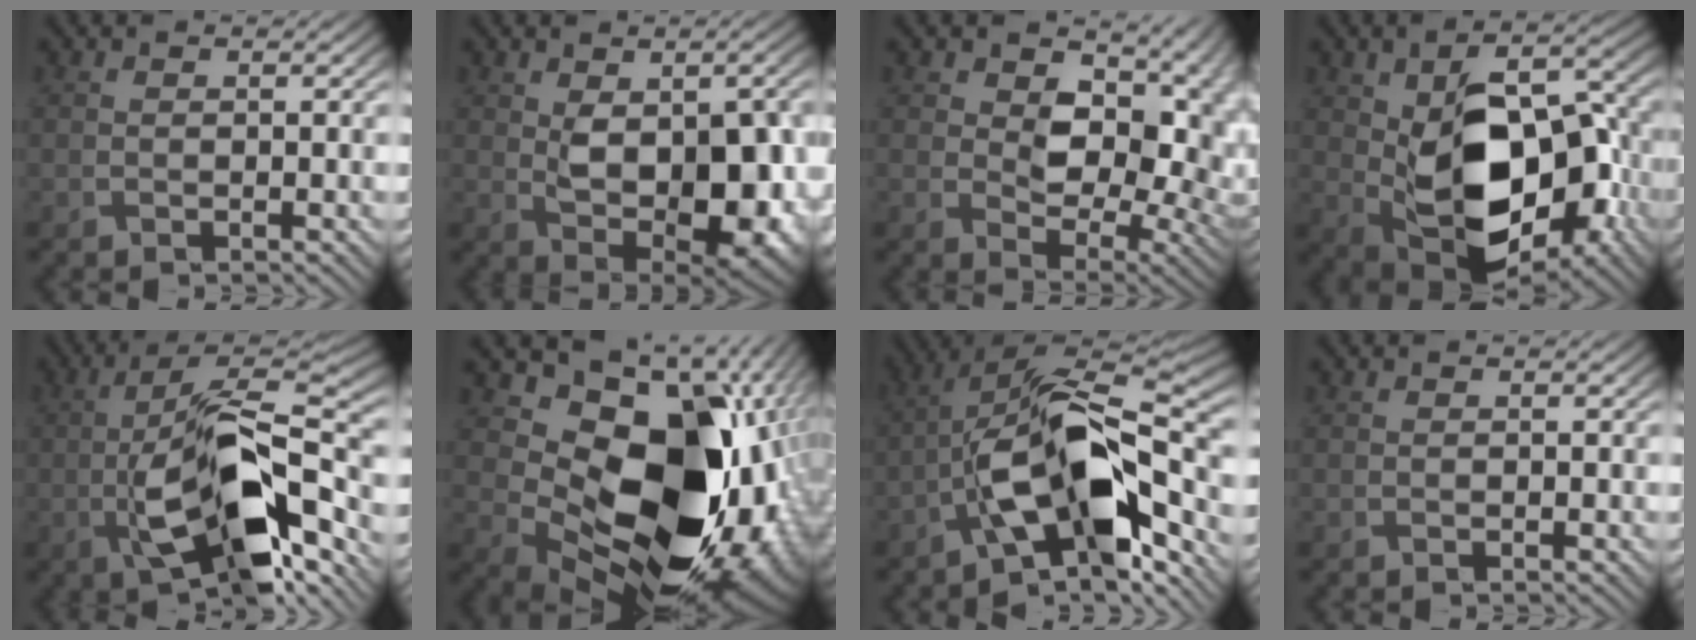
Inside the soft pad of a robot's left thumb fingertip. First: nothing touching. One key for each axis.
{"total": 11.4, "fx": -1.1, "fy": 6.1, "fz": 9.5, "tx": -0.150, "ty": -0.018, "tz": -0.005}
{"total": 13.4, "fx": 2.2, "fy": 8.5, "fz": 10.2, "tx": -0.148, "ty": 0.000, "tz": 0.043}
{"total": 15.1, "fx": -2.4, "fy": 8.6, "fz": 12.2, "tx": -0.188, "ty": -0.013, "tz": -0.033}
{"total": 15.8, "fx": -5.6, "fy": 6.0, "fz": 13.5, "tx": -0.242, "ty": -0.004, "tz": -0.104}
{"total": 19.4, "fx": 0.6, "fy": 13.0, "fz": 14.4, "tx": -0.226, "ty": -0.049, "tz": 0.048}
{"total": 14.3, "fx": -6.0, "fy": 6.0, "fz": 11.5, "tx": -0.185, "ty": 0.009, "tz": -0.130}
{"total": 0.0}